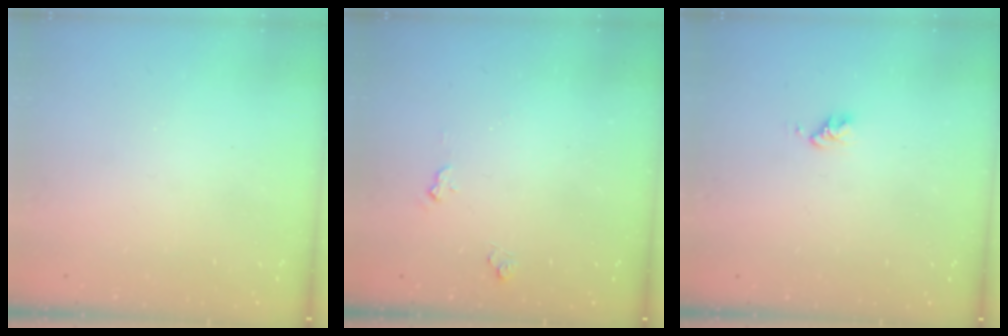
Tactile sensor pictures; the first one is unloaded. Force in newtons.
{"total": 4.7, "press": 4.7, "slide": 0.5}
{"total": 2.8, "press": 2.8, "slide": 0.3}